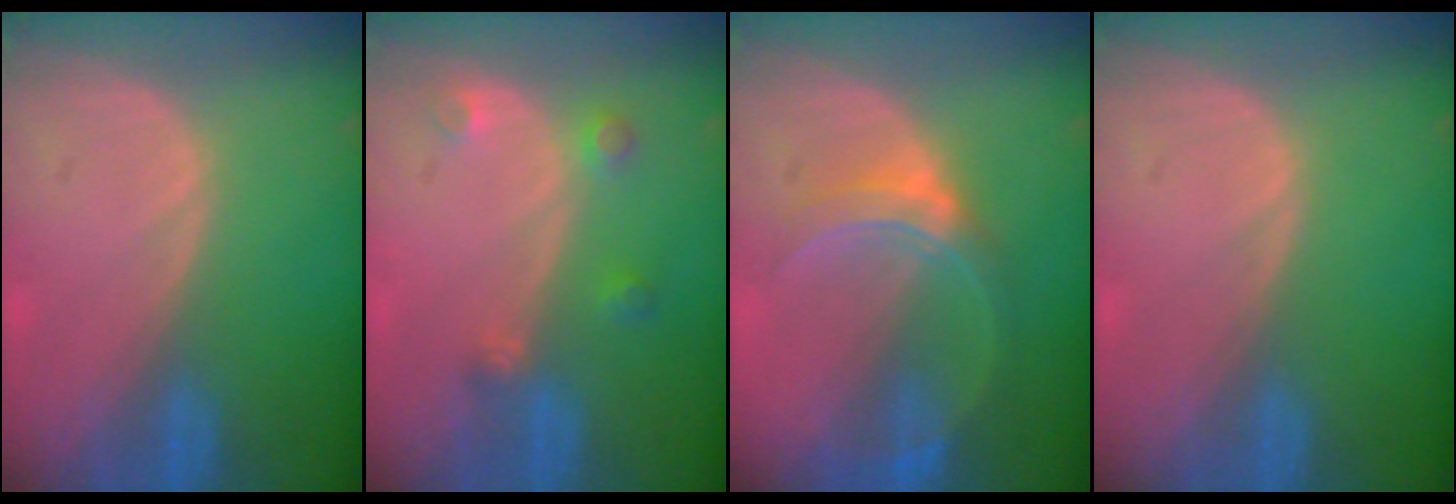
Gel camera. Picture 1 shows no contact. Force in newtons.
{"total": 2.9, "press": 2.8, "slide": 0.8}
{"total": 5.8, "press": 5.7, "slide": 0.5}
{"total": 0.0}